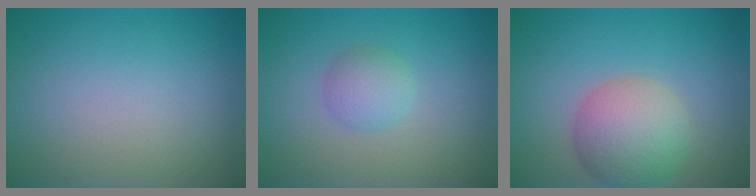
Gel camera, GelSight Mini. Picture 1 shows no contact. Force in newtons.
{"total": 2.1, "press": 2.1, "slide": 0.1}
{"total": 5.8, "press": 5.8, "slide": 0.4}